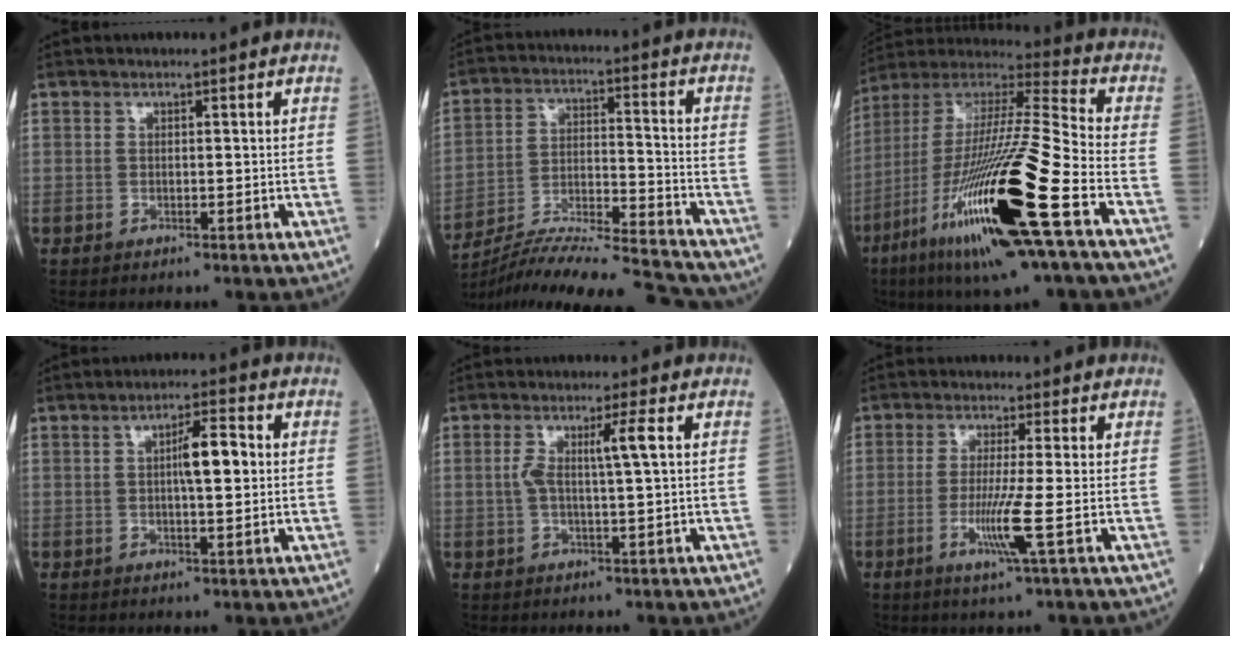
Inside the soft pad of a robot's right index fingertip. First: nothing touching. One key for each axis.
{"total": 19.0, "fx": -17.7, "fy": 1.2, "fz": 6.8, "tx": -0.138, "ty": -0.004, "tz": -0.289}
{"total": 26.2, "fx": -10.1, "fy": 1.7, "fz": 24.1, "tx": -0.479, "ty": -0.050, "tz": -0.189}
{"total": 5.6, "fx": 0.7, "fy": 1.0, "fz": 5.5, "tx": -0.089, "ty": 0.011, "tz": 0.009}
{"total": 4.3, "fx": 0.7, "fy": -0.5, "fz": 4.2, "tx": -0.082, "ty": 0.007, "tz": 0.014}
{"total": 5.7, "fx": -1.7, "fy": -1.4, "fz": 5.2, "tx": -0.106, "ty": -0.019, "tz": -0.037}